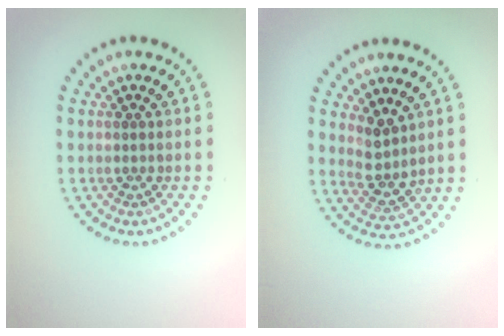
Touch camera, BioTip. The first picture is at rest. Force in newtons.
{"total": 2.7, "press": 2.1, "slide": 1.7}